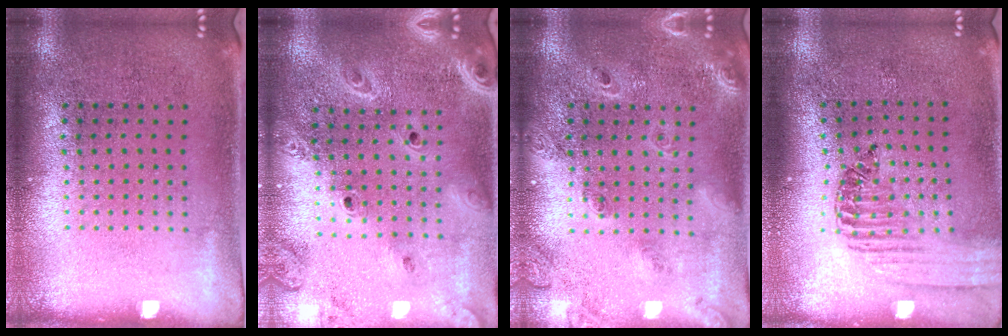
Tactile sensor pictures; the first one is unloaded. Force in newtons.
{"total": 2.5, "press": 2.2, "slide": 1.2}
{"total": 1.7, "press": 1.6, "slide": 0.6}
{"total": 1.3, "press": 1.3, "slide": 0.4}